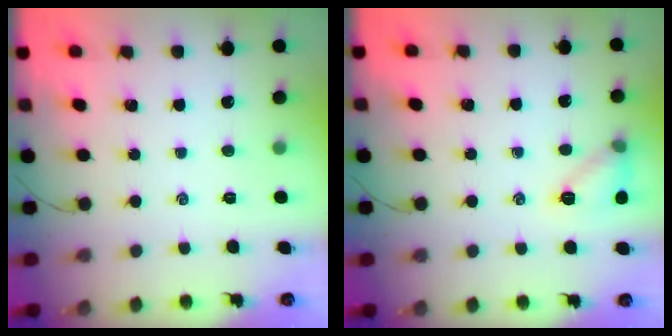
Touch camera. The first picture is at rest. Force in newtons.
{"total": 9.1, "press": 9.1, "slide": 0.6}